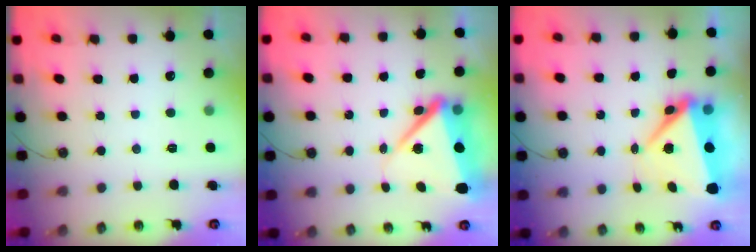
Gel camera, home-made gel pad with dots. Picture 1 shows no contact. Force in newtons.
{"total": 10.1, "press": 10.0, "slide": 1.0}
{"total": 11.2, "press": 7.8, "slide": 8.0}